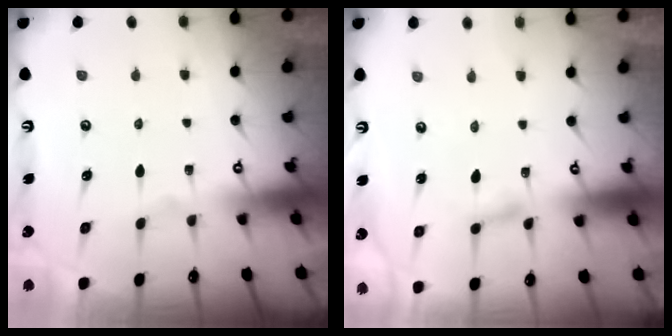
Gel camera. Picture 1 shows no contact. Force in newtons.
{"total": 2.0, "press": 2.0, "slide": 0.2}